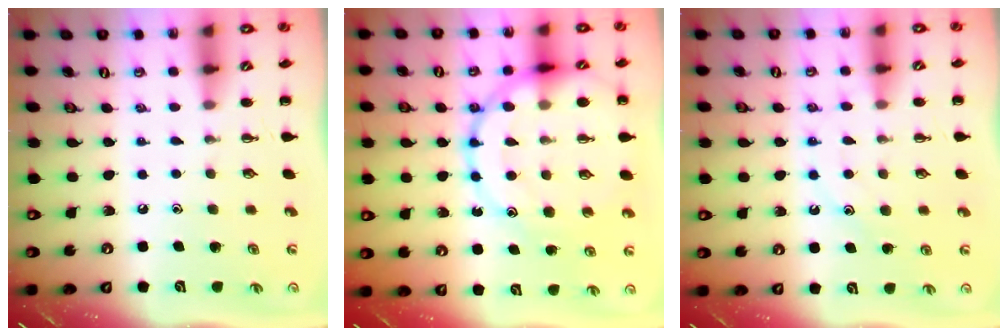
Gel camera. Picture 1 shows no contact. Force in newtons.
{"total": 22.9, "press": 22.7, "slide": 3.3}
{"total": 12.3, "press": 12.2, "slide": 1.0}